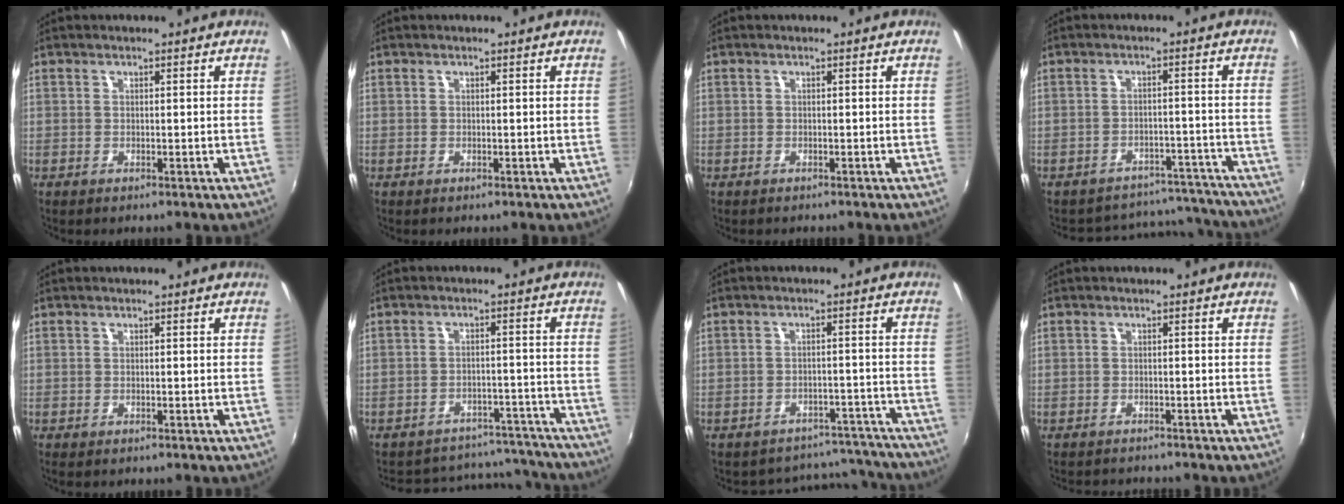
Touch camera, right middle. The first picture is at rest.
{"total": 0.0}
{"total": 0.7, "force": [-0.6, 0.4, -0.1], "torque": [-0.002, 0.001, -0.009]}
{"total": 15.0, "force": [-13.7, 5.6, 2.4], "torque": [-0.048, 0.048, -0.156]}
{"total": 0.0}
{"total": 16.1, "force": [-14.5, 6.0, 3.3], "torque": [-0.069, 0.046, -0.167]}
{"total": 12.8, "force": [-11.8, 4.9, 1.2], "torque": [-0.022, 0.048, -0.132]}
{"total": 2.4, "force": [-2.2, 1.0, 0.0], "torque": [-0.007, 0.003, -0.037]}